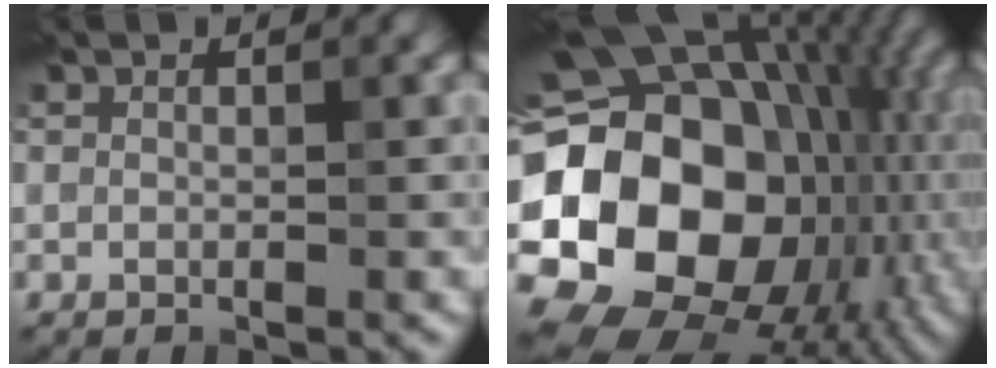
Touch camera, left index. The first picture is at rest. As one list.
[{"total": 22.2, "force": [-0.3, 17.4, 13.8], "torque": [-0.283, -0.004, -0.005]}]